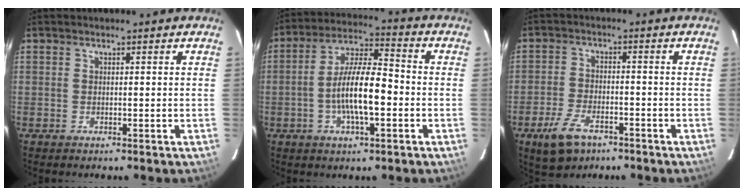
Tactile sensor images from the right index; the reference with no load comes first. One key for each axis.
{"total": 11.8, "fx": -2.5, "fy": 3.2, "fz": 11.1, "tx": -0.212, "ty": 0.008, "tz": -0.050}
{"total": 8.1, "fx": -5.1, "fy": 4.2, "fz": 4.7, "tx": -0.118, "ty": -0.006, "tz": -0.090}